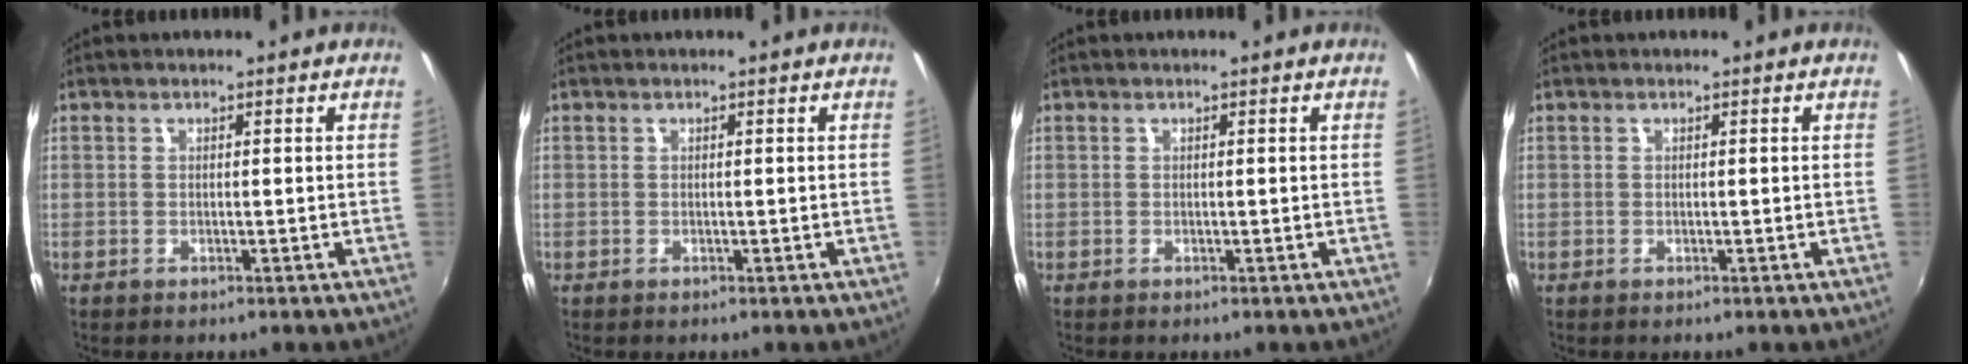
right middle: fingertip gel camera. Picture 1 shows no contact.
{"total": 0.0}
{"total": 0.0}
{"total": 0.0}